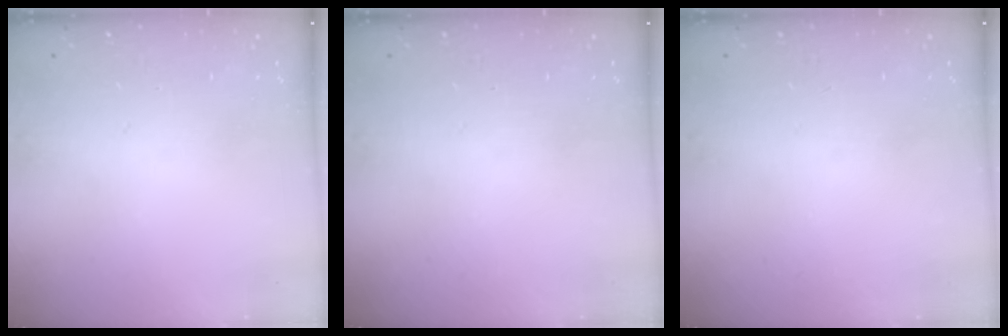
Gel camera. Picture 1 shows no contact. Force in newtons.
{"total": 0.0}
{"total": 0.0}